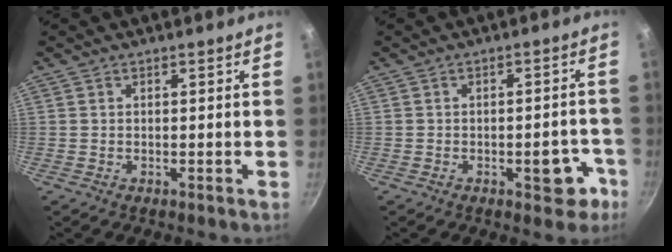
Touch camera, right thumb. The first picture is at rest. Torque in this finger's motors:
{"motor_torque": [2.89, 2.11, 0.74, -0.74, 0.01]}